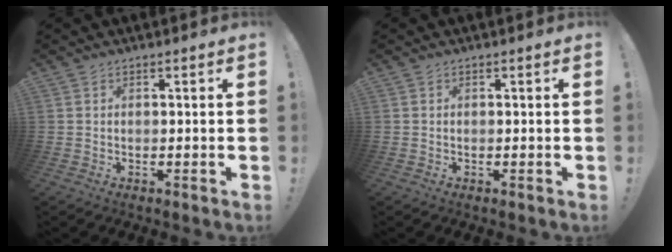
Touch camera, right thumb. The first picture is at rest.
{"total": 0.0}